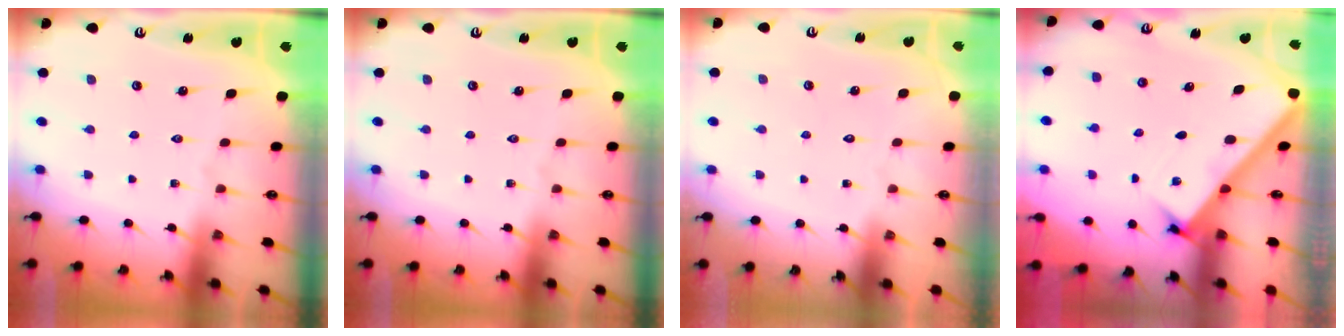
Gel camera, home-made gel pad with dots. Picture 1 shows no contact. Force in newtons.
{"total": 0.0}
{"total": 1.6, "press": 1.5, "slide": 0.1}
{"total": 2.5, "press": 2.5, "slide": 0.3}